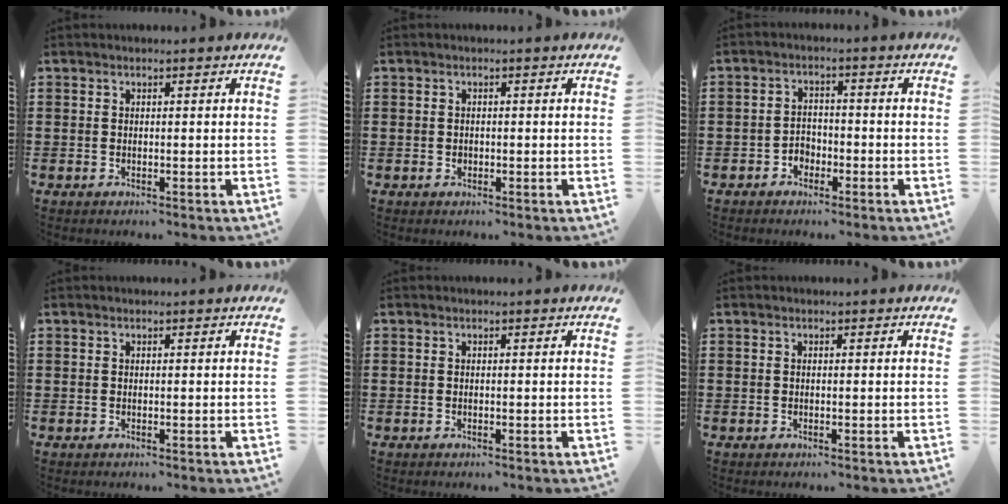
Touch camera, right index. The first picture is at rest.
{"total": 0.7, "force": [0.0, 0.6, 0.3], "torque": [-0.007, 0.003, -0.001]}
{"total": 2.6, "force": [-1.7, 1.9, 0.7], "torque": [-0.020, 0.004, -0.037]}
{"total": 0.0}
{"total": 0.0}
{"total": 0.0}